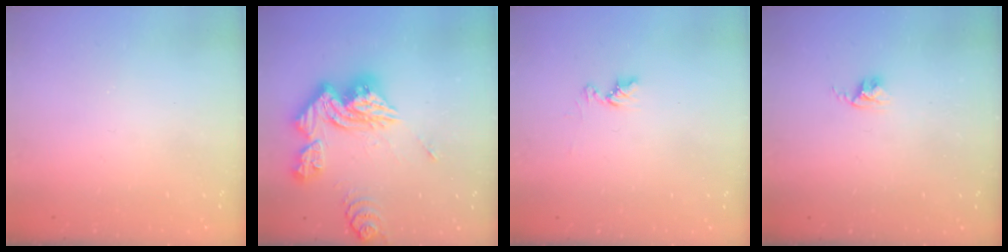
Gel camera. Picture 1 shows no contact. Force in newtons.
{"total": 18.2, "press": 18.1, "slide": 1.9}
{"total": 6.4, "press": 6.3, "slide": 0.7}
{"total": 2.4, "press": 2.4, "slide": 0.3}